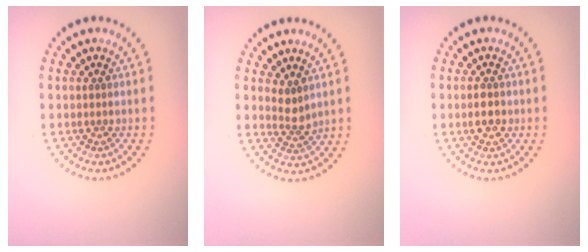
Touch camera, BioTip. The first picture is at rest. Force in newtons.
{"total": 1.9, "press": 1.4, "slide": 1.2}
{"total": 2.3, "press": 2.3, "slide": 0.1}